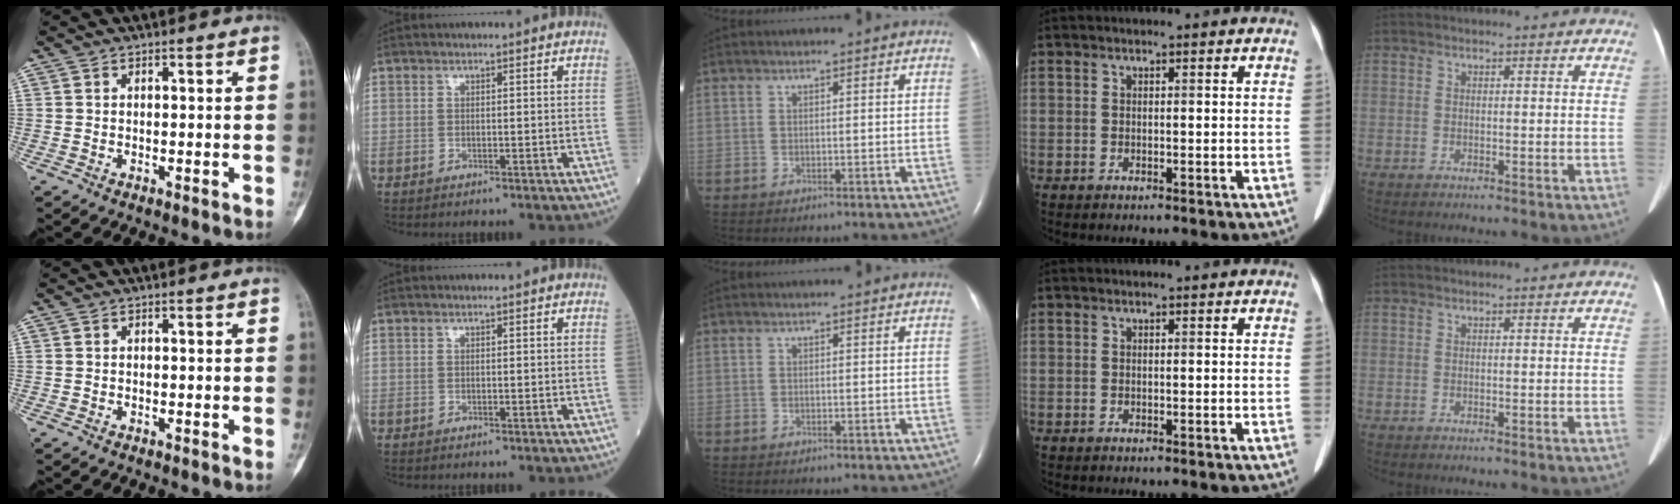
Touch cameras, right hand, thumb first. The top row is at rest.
{}